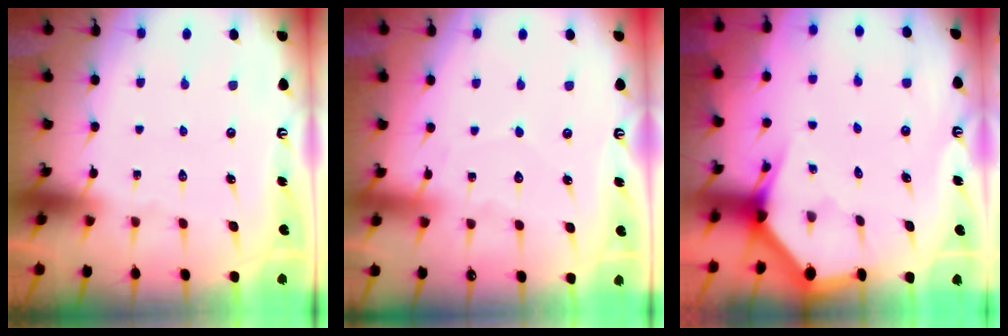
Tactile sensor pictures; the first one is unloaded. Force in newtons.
{"total": 4.2, "press": 4.2, "slide": 0.5}
{"total": 2.8, "press": 2.8, "slide": 0.2}